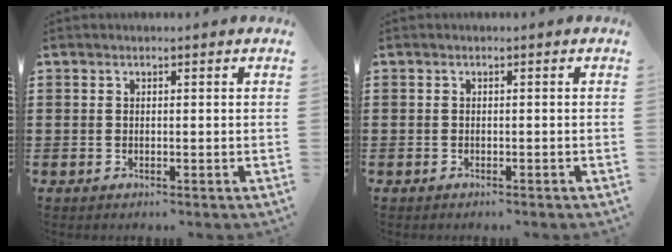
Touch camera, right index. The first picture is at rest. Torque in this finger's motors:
{"motor_torque": [-0.87, -0.22, -0.22, -0.14]}